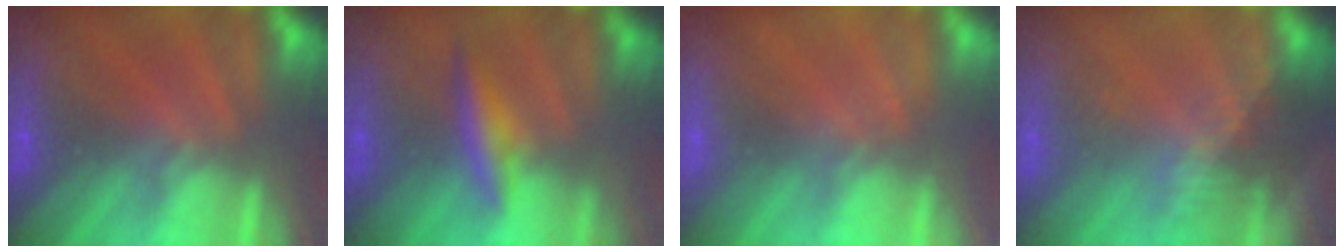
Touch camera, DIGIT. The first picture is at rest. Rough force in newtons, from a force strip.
{"total": 2.1}
{"total": 2.4}
{"total": 2.4}